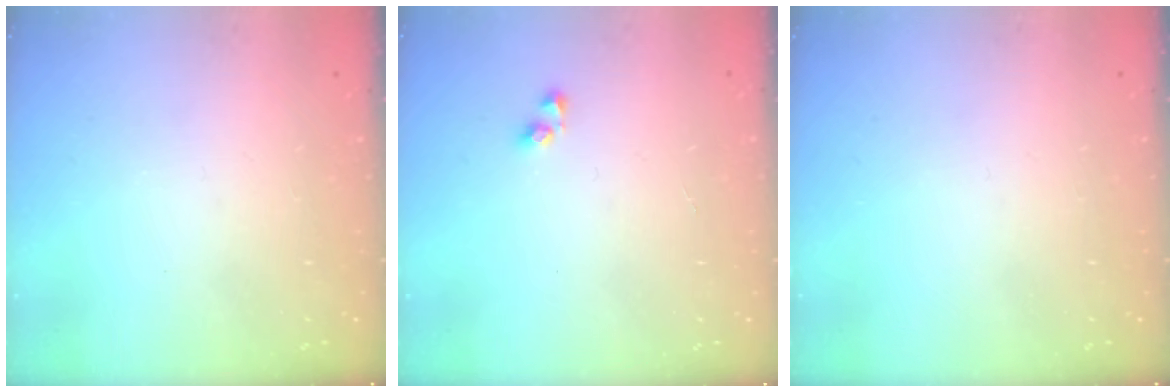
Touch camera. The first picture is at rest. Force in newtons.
{"total": 2.9, "press": 2.9, "slide": 0.2}
{"total": 0.0}